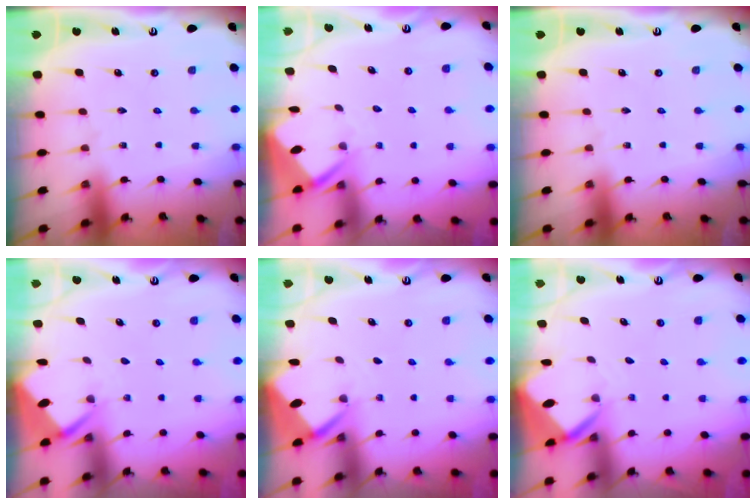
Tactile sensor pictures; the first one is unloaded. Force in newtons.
{"total": 3.4, "press": 3.4, "slide": 0.3}
{"total": 0.0}
{"total": 2.8, "press": 2.8, "slide": 0.3}
{"total": 2.6, "press": 2.6, "slide": 0.3}
{"total": 3.9, "press": 3.9, "slide": 0.2}